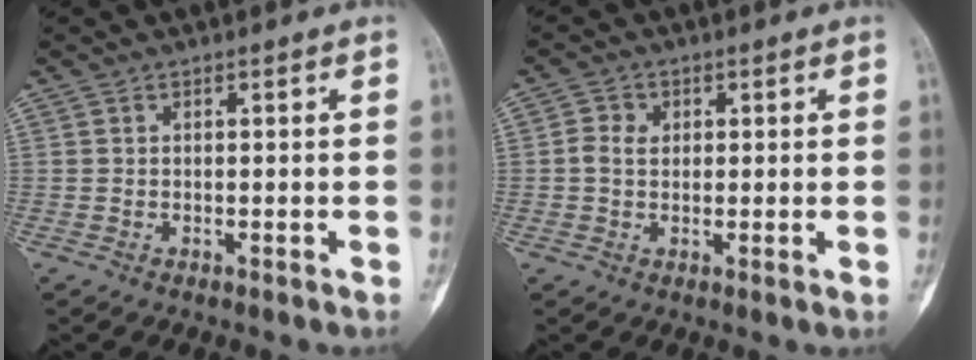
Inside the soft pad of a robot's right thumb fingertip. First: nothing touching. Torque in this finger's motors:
{"motor_torque": [-0.53, 0.74, -0.12, 0.07, -0.09]}